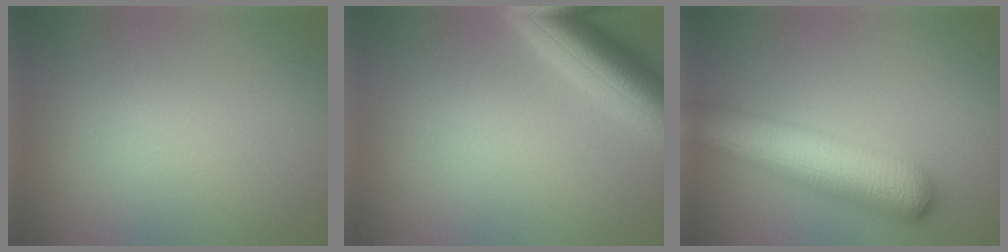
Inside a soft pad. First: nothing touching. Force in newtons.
{"total": 6.6, "press": 6.5, "slide": 0.5}
{"total": 8.6, "press": 8.6, "slide": 0.4}